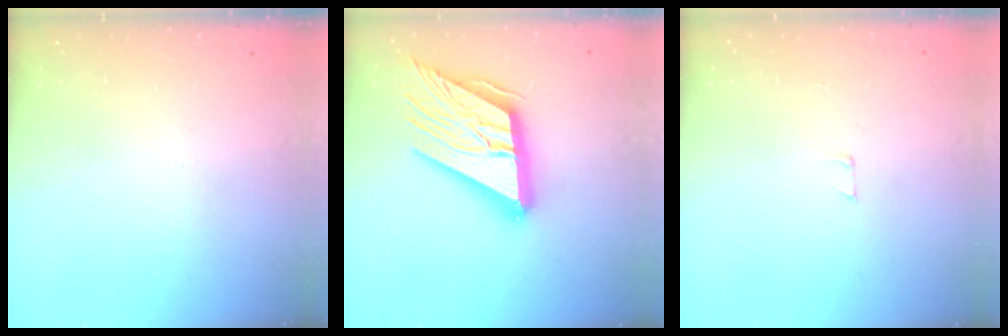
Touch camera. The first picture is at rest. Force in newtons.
{"total": 23.2, "press": 23.0, "slide": 2.7}
{"total": 2.9, "press": 2.9, "slide": 0.2}